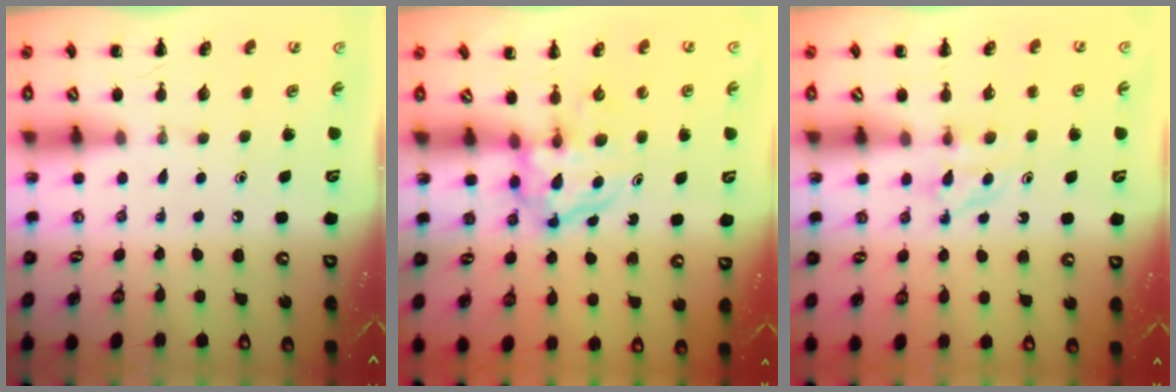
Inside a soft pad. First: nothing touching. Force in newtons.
{"total": 3.9, "press": 3.9, "slide": 0.5}
{"total": 5.1, "press": 5.0, "slide": 1.0}